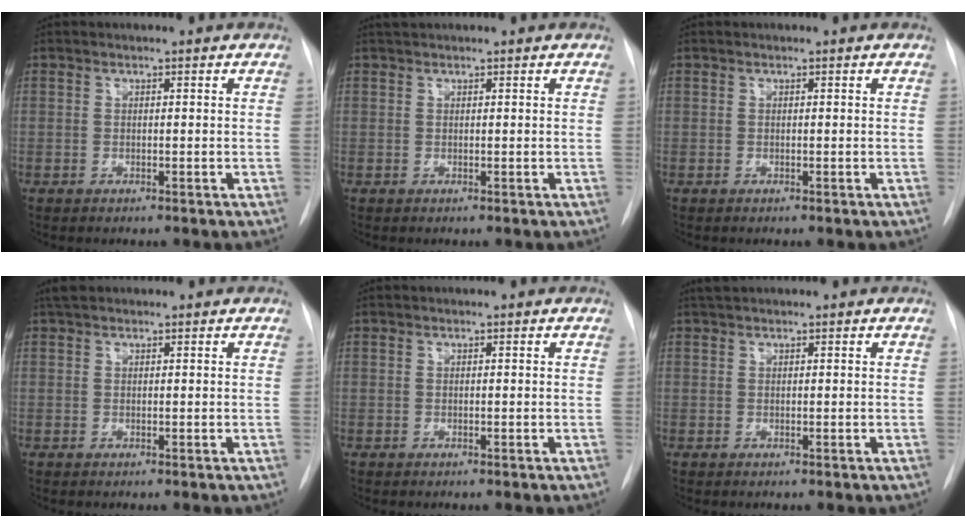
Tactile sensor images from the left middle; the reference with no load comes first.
{"total": 1.1, "force": [1.0, 0.1, 0.3], "torque": [-0.012, 0.017, 0.022]}
{"total": 0.0}
{"total": 1.9, "force": [1.5, 0.8, 0.7], "torque": [-0.015, 0.017, 0.027]}
{"total": 0.0}
{"total": 1.2, "force": [1.1, 0.2, 0.4], "torque": [-0.014, 0.015, 0.024]}